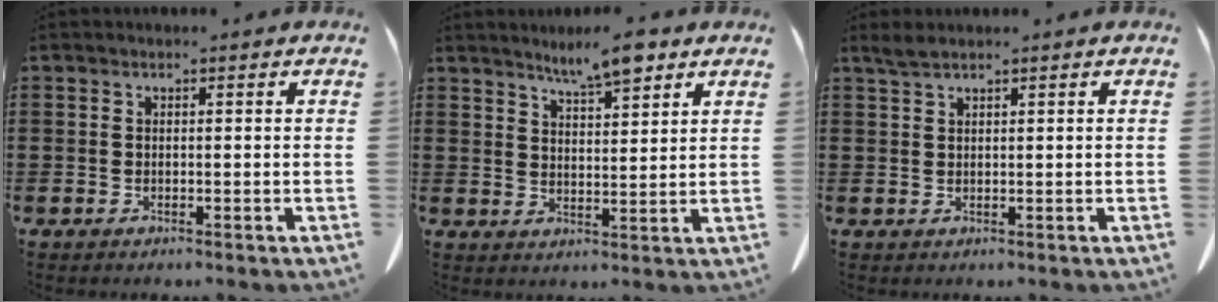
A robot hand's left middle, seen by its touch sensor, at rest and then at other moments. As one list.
[{"total": 6.4, "force": [5.2, 1.3, 3.5], "torque": [-0.070, -0.011, 0.091]}, {"total": 1.8, "force": [1.4, 0.1, 1.1], "torque": [-0.025, -0.001, 0.027]}]